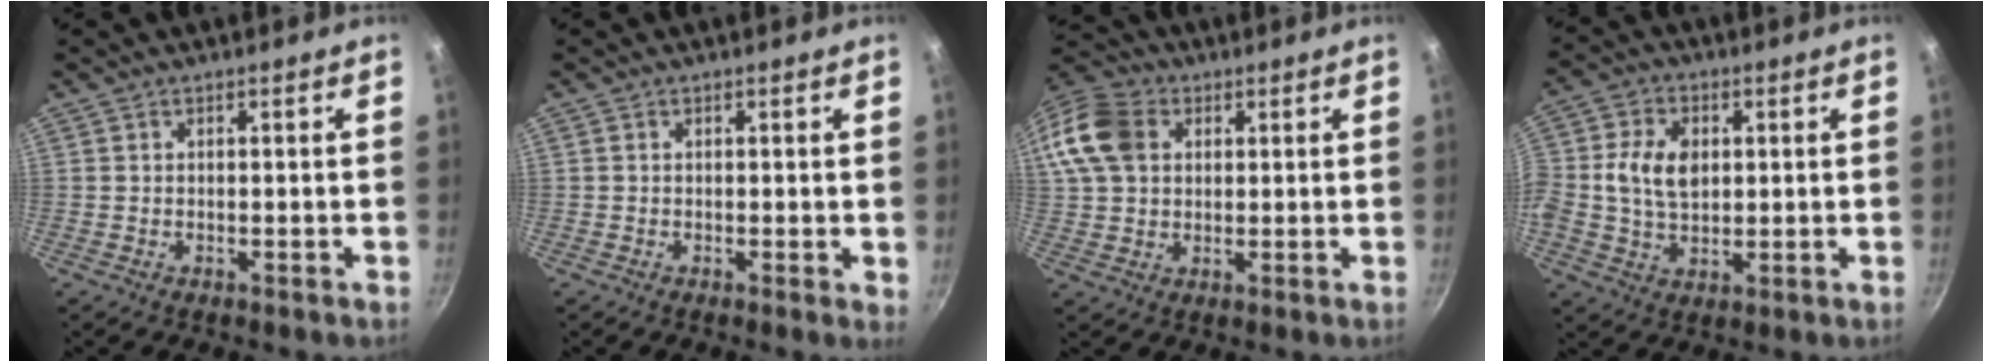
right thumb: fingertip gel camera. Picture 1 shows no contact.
{"total": 1.1, "force": [0.1, 0.4, 1.0], "torque": [-0.014, -0.003, -0.001]}
{"total": 15.4, "force": [4.0, 12.0, 8.8], "torque": [-0.189, 0.023, 0.062]}
{"total": 9.5, "force": [1.1, 6.6, 6.8], "torque": [-0.112, 0.006, 0.013]}